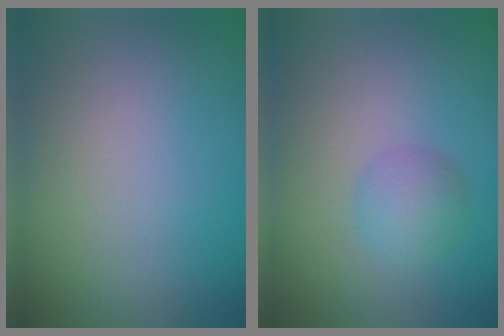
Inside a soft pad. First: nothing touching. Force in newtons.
{"total": 2.2, "press": 2.2, "slide": 0.1}